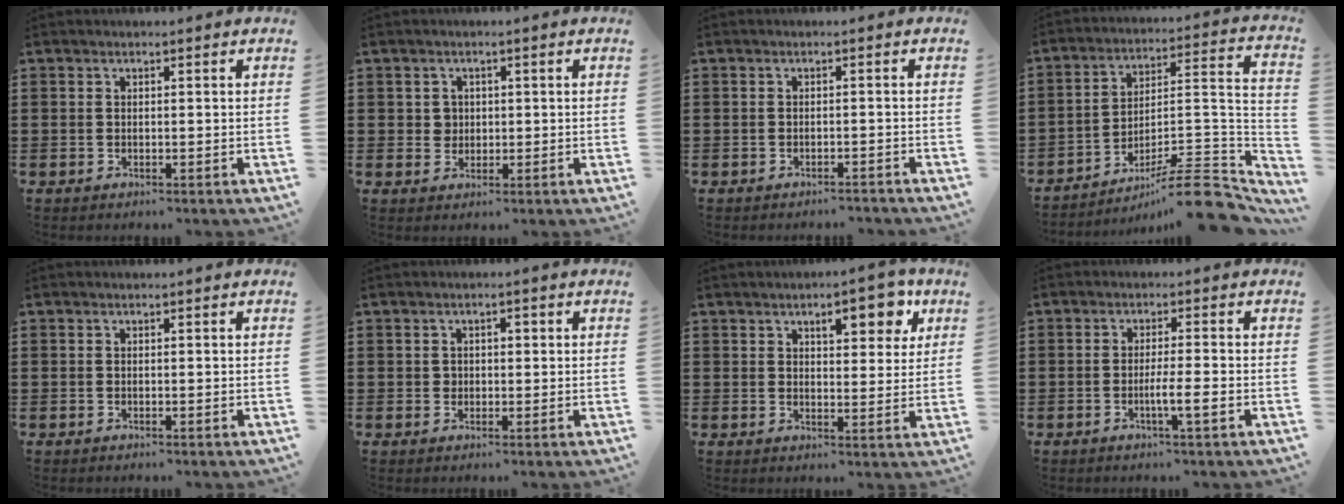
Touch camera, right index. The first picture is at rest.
{"total": 2.0, "force": [0.3, 1.9, 0.6], "torque": [-0.019, 0.009, 0.005]}
{"total": 1.1, "force": [-1.1, 0.0, 0.2], "torque": [-0.007, 0.001, -0.023]}
{"total": 10.1, "force": [-7.7, 1.4, 6.3], "torque": [-0.093, 0.017, -0.152]}
{"total": 0.0}
{"total": 1.3, "force": [0.1, 1.2, 0.7], "torque": [-0.016, 0.008, 0.000]}
{"total": 7.0, "force": [3.9, 2.9, 5.1], "torque": [-0.070, 0.000, 0.058]}
{"total": 3.7, "force": [-1.4, 0.0, 3.5], "torque": [-0.059, -0.007, -0.025]}